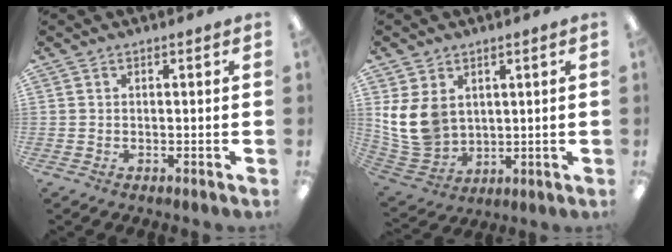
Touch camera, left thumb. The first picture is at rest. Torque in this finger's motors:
{"motor_torque": [0.07, 0.71, 1.17, -0.83, 0.08]}